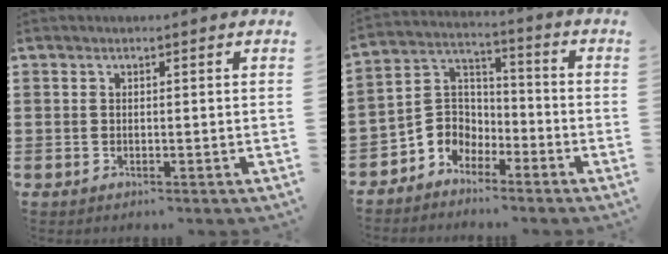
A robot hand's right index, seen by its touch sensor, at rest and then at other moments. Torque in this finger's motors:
{"motor_torque": [0.85, -0.22, 0.37, 0.07]}